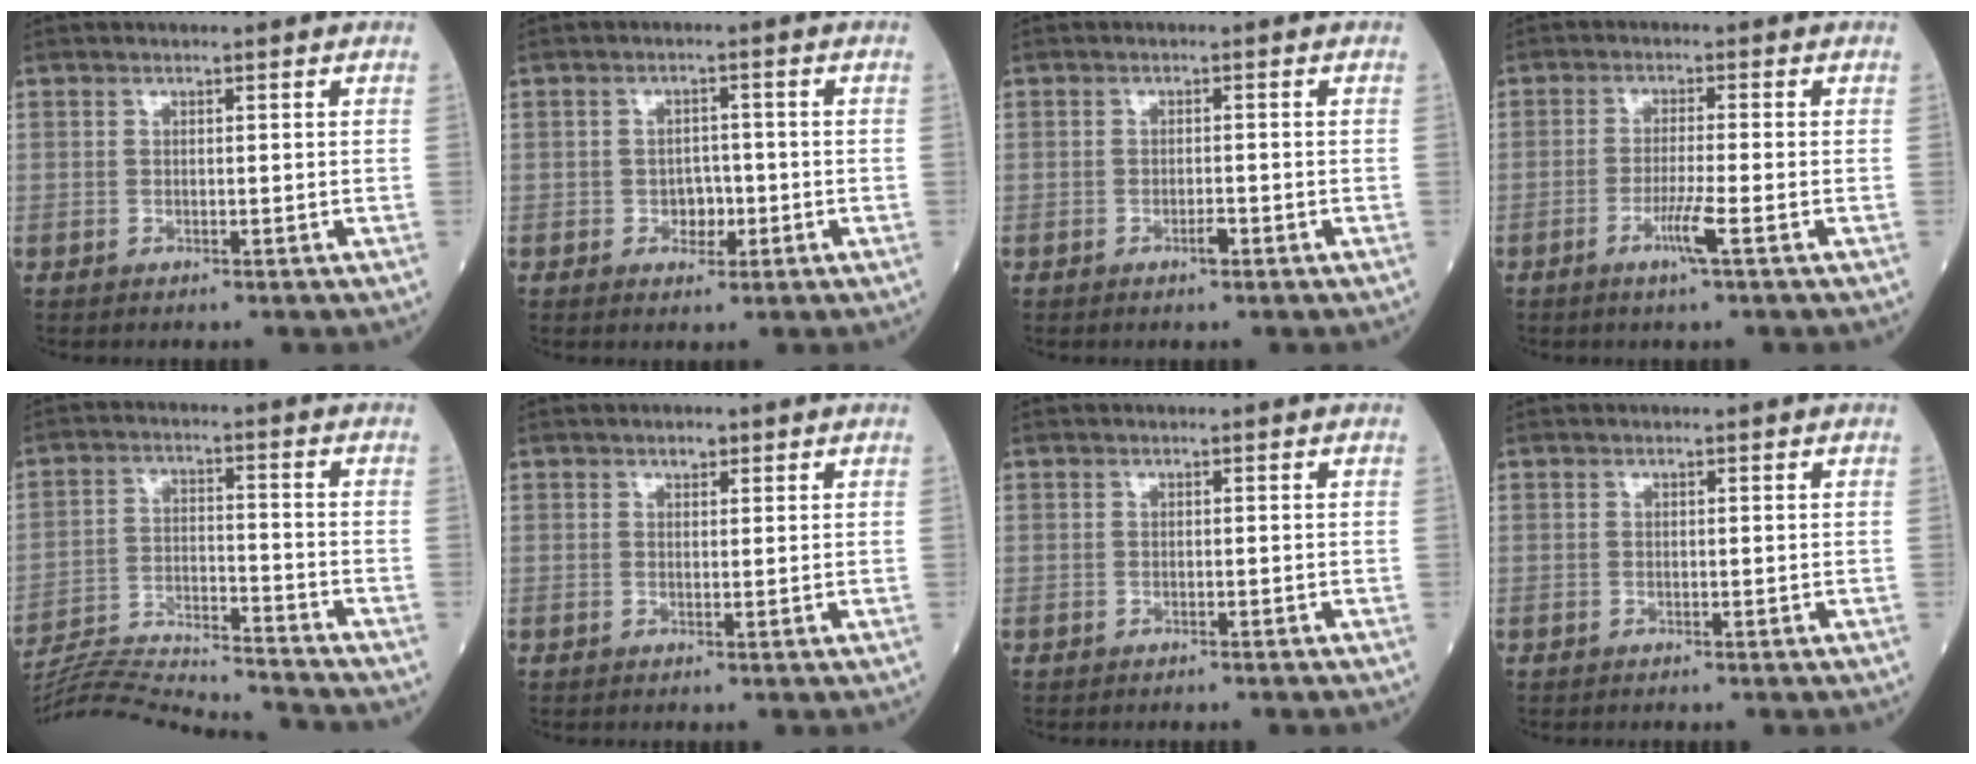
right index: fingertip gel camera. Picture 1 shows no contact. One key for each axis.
{"total": 2.9, "fx": -0.9, "fy": 2.1, "fz": 1.9, "tx": -0.021, "ty": 0.006, "tz": -0.012}
{"total": 1.3, "fx": -0.8, "fy": 0.3, "fz": 1.0, "tx": -0.017, "ty": 0.001, "tz": -0.014}
{"total": 3.9, "fx": -1.9, "fy": -0.6, "fz": 3.4, "tx": -0.069, "ty": -0.009, "tz": -0.040}
{"total": 18.5, "fx": -17.8, "fy": -0.7, "fz": 5.1, "tx": -0.104, "ty": -0.016, "tz": -0.281}
{"total": 1.0, "fx": 0.6, "fy": 0.6, "fz": 0.5, "tx": -0.008, "ty": 0.001, "tz": 0.009}
{"total": 0.5, "fx": -0.5, "fy": 0.0, "fz": 0.2, "tx": -0.008, "ty": -0.001, "tz": -0.007}
{"total": 0.0}